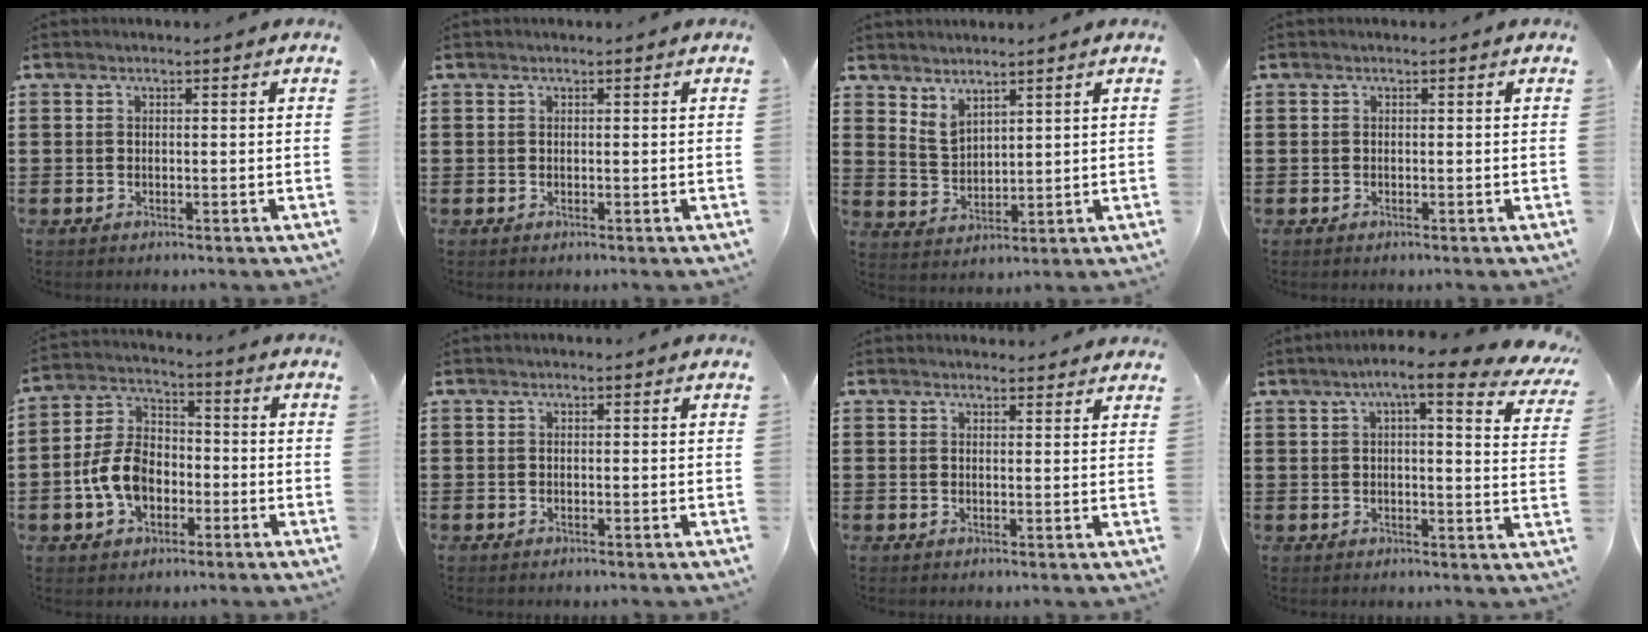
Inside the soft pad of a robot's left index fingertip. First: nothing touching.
{"total": 0.0}
{"total": 3.4, "force": [3.1, 1.2, 0.6], "torque": [-0.022, -0.006, 0.059]}
{"total": 0.0}
{"total": 8.8, "force": [-2.5, 6.1, 5.8], "torque": [-0.144, 0.011, -0.053]}
{"total": 0.0}
{"total": 1.5, "force": [1.5, 0.3, 0.1], "torque": [-0.005, 0.003, 0.030]}
{"total": 7.8, "force": [5.7, 0.4, 5.3], "torque": [-0.095, -0.019, 0.092]}